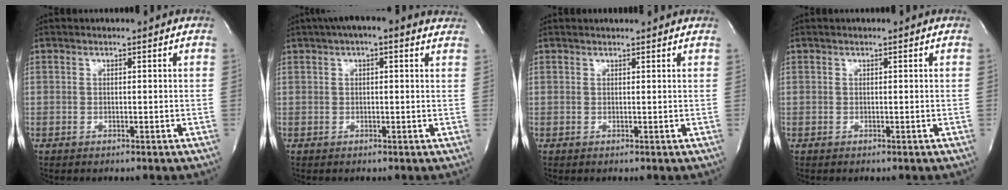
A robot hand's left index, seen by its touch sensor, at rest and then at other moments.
{"total": 8.0, "force": [5.7, 2.2, 5.2], "torque": [-0.075, 0.032, 0.066]}
{"total": 4.1, "force": [3.9, 0.4, 1.3], "torque": [-0.021, 0.019, 0.041]}
{"total": 0.0}